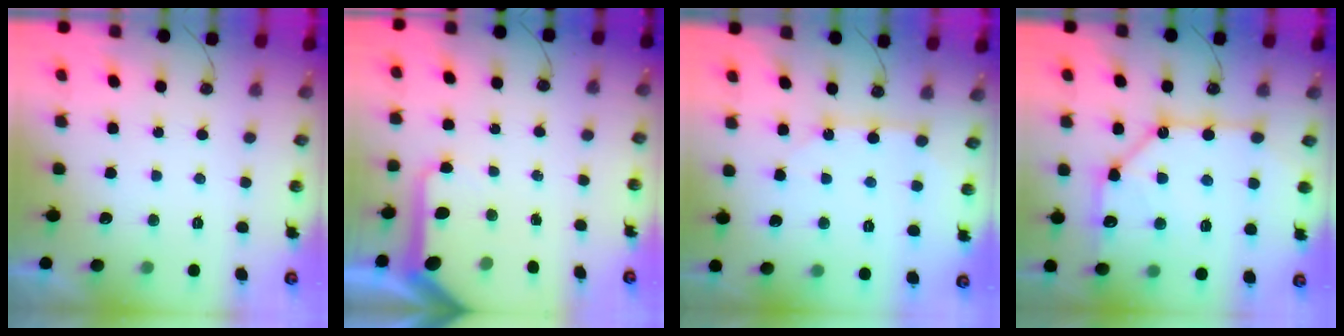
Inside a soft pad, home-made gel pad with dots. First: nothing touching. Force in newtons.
{"total": 10.4, "press": 10.3, "slide": 1.1}
{"total": 5.3, "press": 5.3, "slide": 0.1}
{"total": 16.6, "press": 16.5, "slide": 1.8}